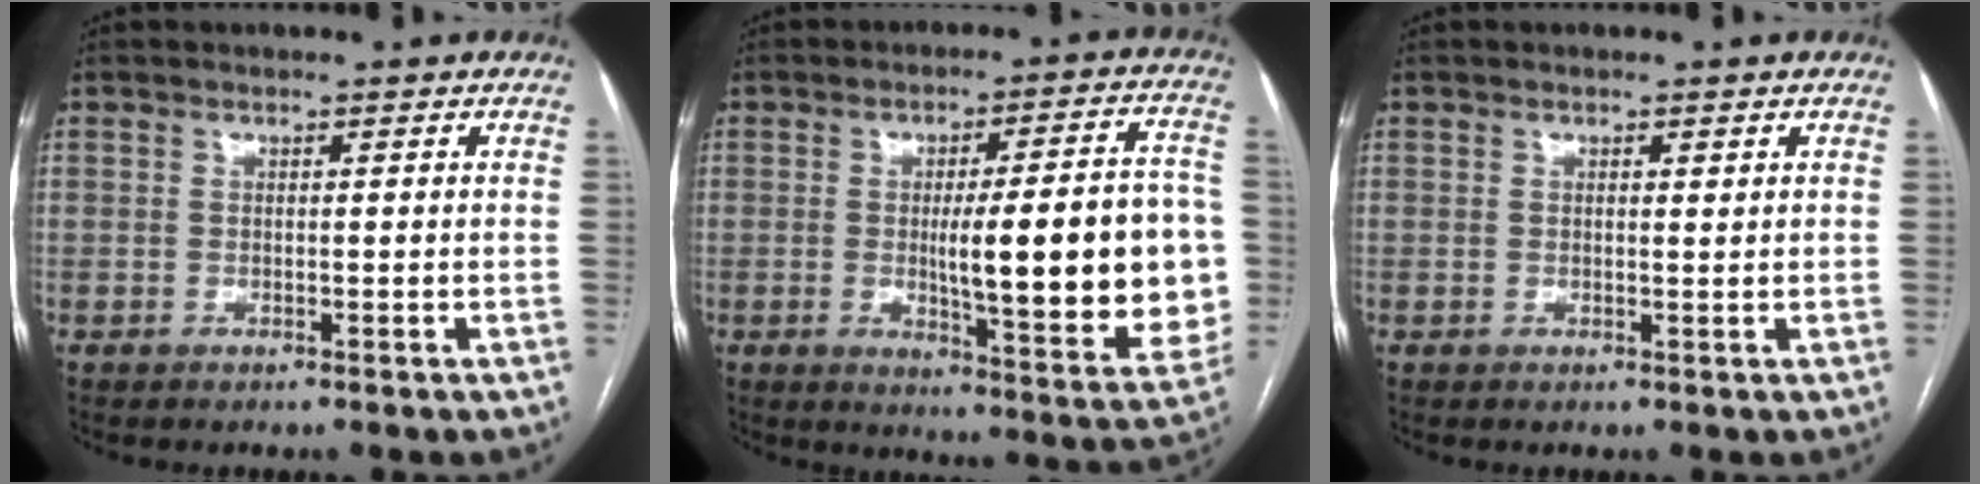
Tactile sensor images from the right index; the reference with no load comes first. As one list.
[{"total": 20.4, "force": [-1.1, 3.9, 20.0], "torque": [-0.229, 0.011, -0.002]}, {"total": 0.9, "force": [0.4, 0.2, 0.8], "torque": [-0.013, -0.002, 0.007]}]